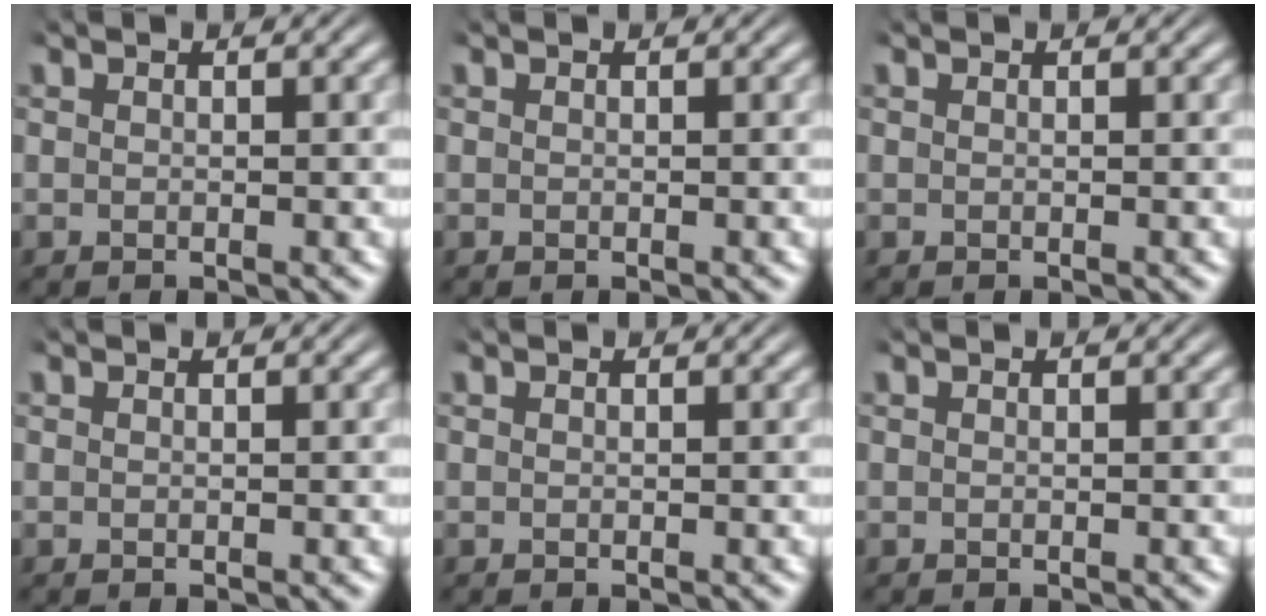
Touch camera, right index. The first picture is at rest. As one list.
[{"total": 0.0}, {"total": 0.0}, {"total": 0.0}, {"total": 0.0}, {"total": 0.0}]